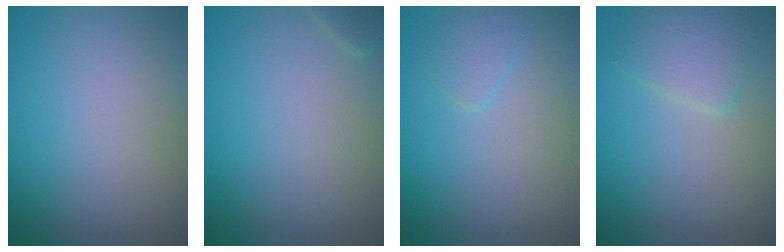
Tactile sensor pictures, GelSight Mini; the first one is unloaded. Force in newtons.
{"total": 1.0, "press": 1.0, "slide": 0.1}
{"total": 1.1, "press": 1.1, "slide": 0.1}
{"total": 2.5, "press": 2.5, "slide": 0.1}